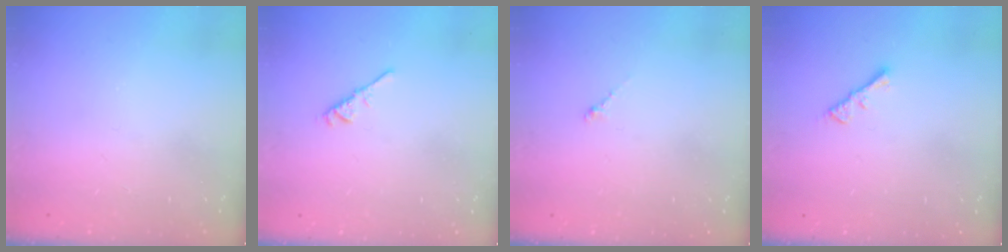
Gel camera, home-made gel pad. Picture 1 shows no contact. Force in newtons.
{"total": 3.1, "press": 3.0, "slide": 0.7}
{"total": 0.8, "press": 0.6, "slide": 0.4}
{"total": 2.3, "press": 2.2, "slide": 0.4}